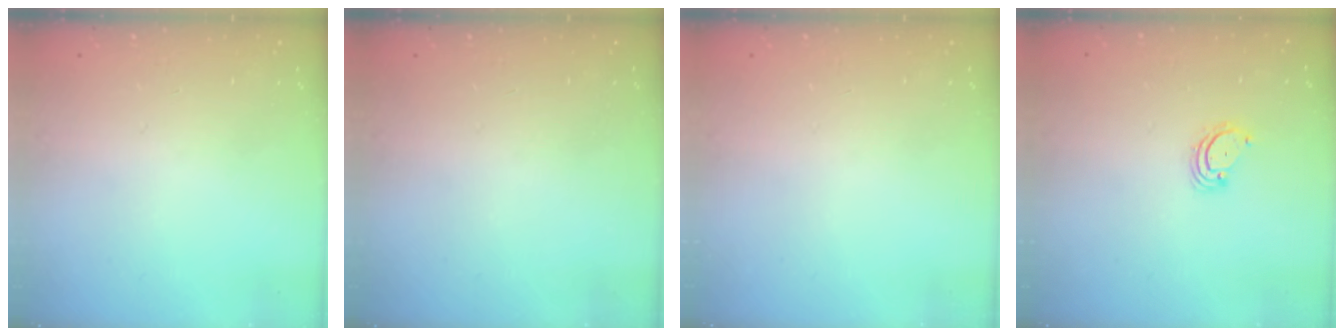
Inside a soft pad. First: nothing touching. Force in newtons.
{"total": 0.0}
{"total": 0.0}
{"total": 2.8, "press": 2.8, "slide": 0.3}